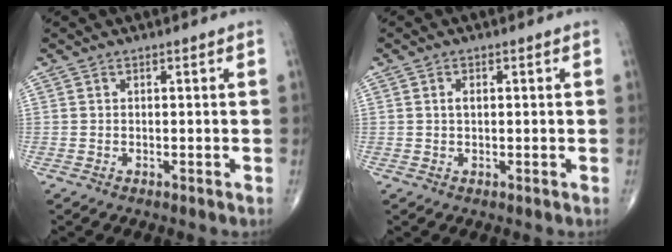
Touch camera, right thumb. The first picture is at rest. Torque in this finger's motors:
{"motor_torque": [-0.28, 0.19, -0.01, 0.00, 0.02]}